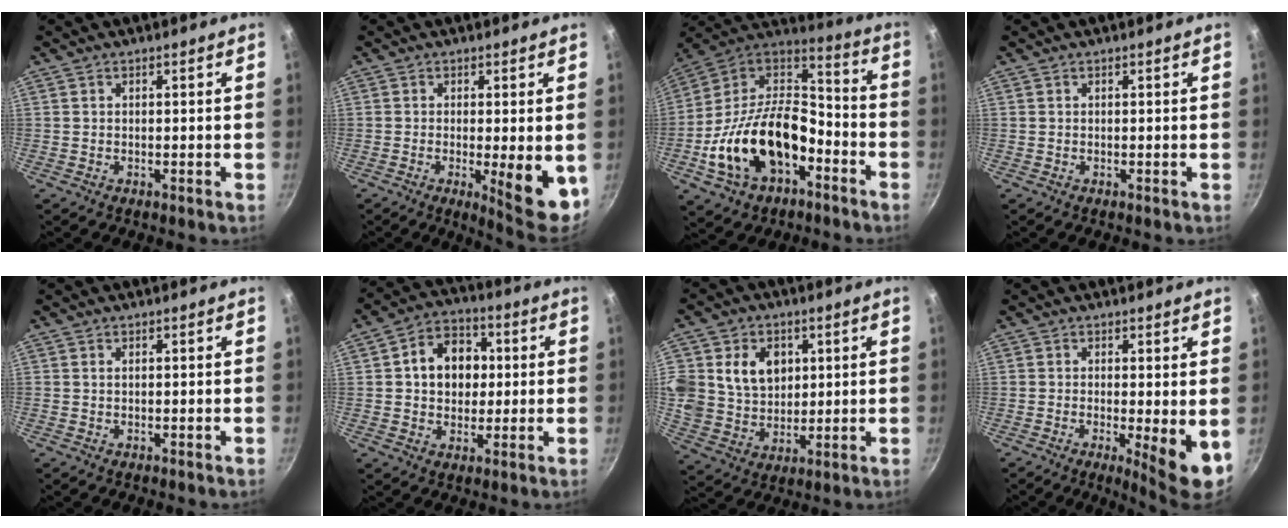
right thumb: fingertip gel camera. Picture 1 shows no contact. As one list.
[{"total": 9.0, "force": [-1.3, 2.0, 8.7], "torque": [-0.107, -0.013, -0.009]}, {"total": 23.9, "force": [-8.1, 14.5, 17.3], "torque": [-0.292, 0.069, -0.145]}, {"total": 0.0}, {"total": 0.5, "force": [0.2, 0.4, 0.3], "torque": [-0.006, 0.001, 0.003]}, {"total": 11.5, "force": [1.6, 9.1, 6.9], "torque": [-0.070, 0.014, 0.014]}, {"total": 13.7, "force": [3.5, 11.2, 7.1], "torque": [-0.118, -0.011, 0.067]}, {"total": 7.0, "force": [-0.9, 1.5, 6.8], "torque": [-0.092, -0.013, -0.006]}]